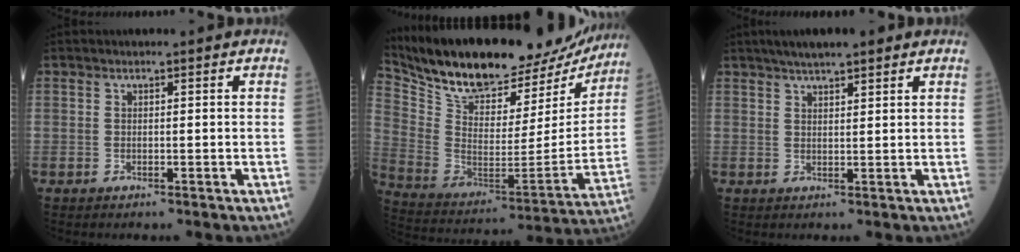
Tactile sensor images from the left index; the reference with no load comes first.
{"total": 28.4, "force": [25.1, 8.8, 10.0], "torque": [-0.184, -0.034, 0.363]}
{"total": 5.7, "force": [4.3, 1.0, 3.6], "torque": [-0.056, 0.023, 0.067]}